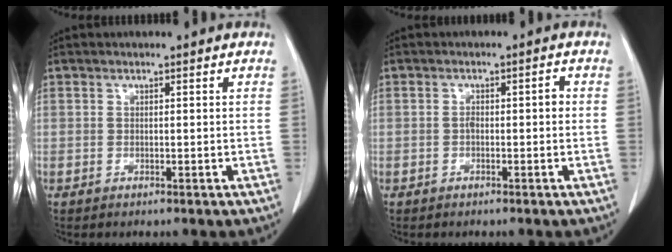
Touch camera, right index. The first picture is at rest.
{"total": 2.2, "force": [-0.5, 0.7, 2.0], "torque": [-0.032, 0.005, -0.006]}